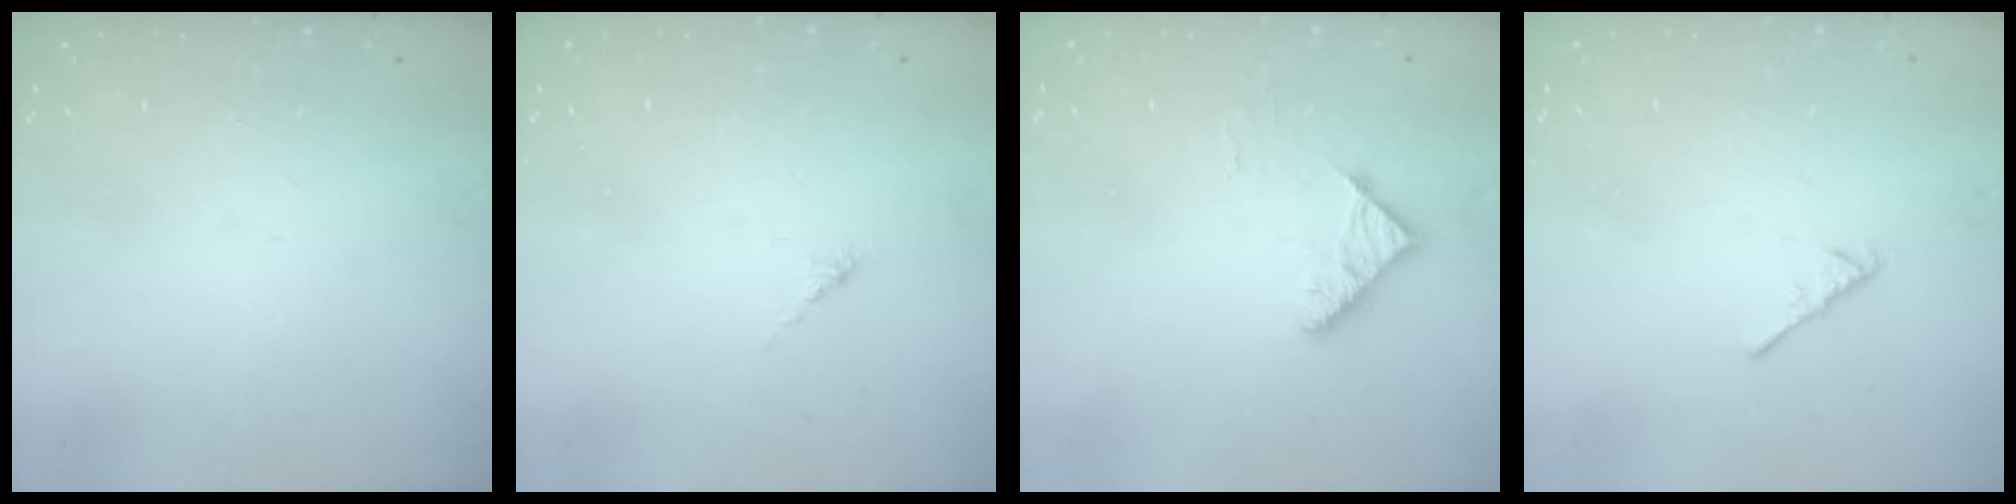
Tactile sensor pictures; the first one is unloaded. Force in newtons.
{"total": 2.7, "press": 2.7, "slide": 0.7}
{"total": 4.5, "press": 4.4, "slide": 0.8}
{"total": 2.4, "press": 2.3, "slide": 0.6}